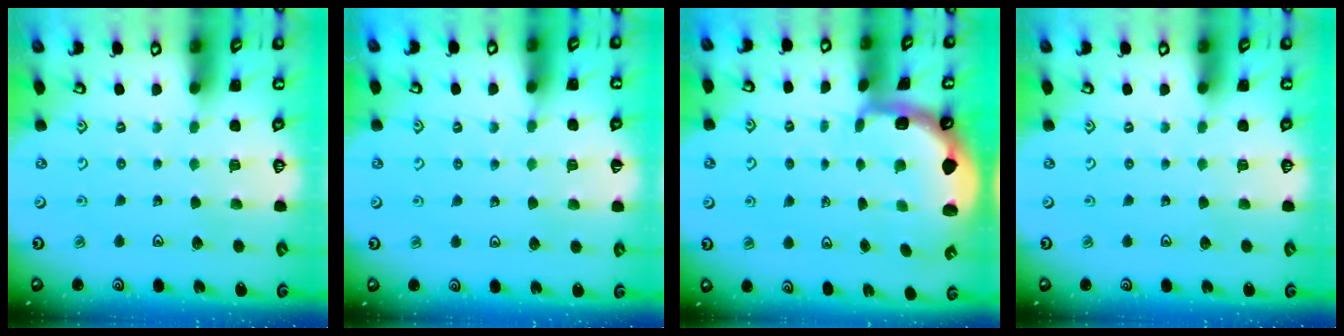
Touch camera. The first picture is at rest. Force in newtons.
{"total": 4.2, "press": 4.1, "slide": 0.6}
{"total": 2.1, "press": 1.9, "slide": 0.8}
{"total": 0.0}